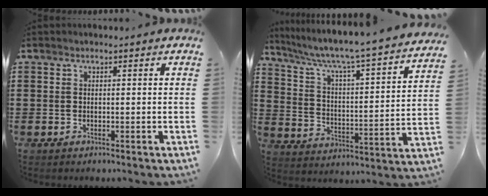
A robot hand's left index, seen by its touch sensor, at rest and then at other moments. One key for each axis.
{"total": 4.8, "fx": 4.0, "fy": -0.4, "fz": 2.6, "tx": -0.072, "ty": -0.049, "tz": 0.055}